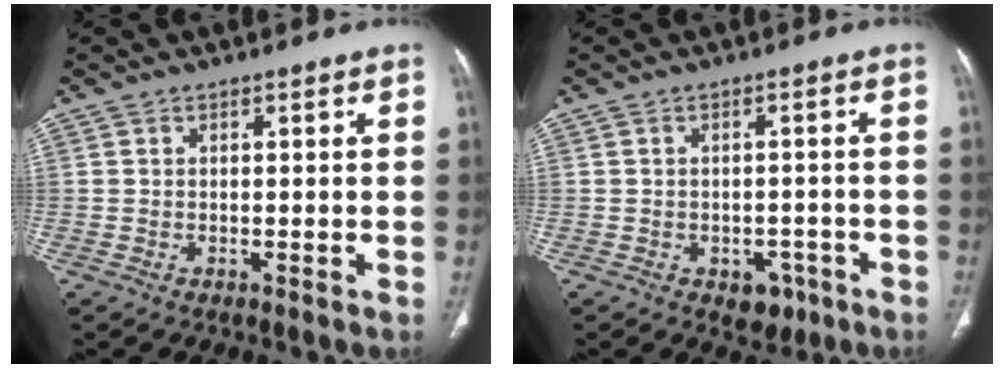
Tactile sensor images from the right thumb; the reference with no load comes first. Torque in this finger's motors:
{"motor_torque": [1.04, 0.05, 0.41, -0.63, 0.00]}